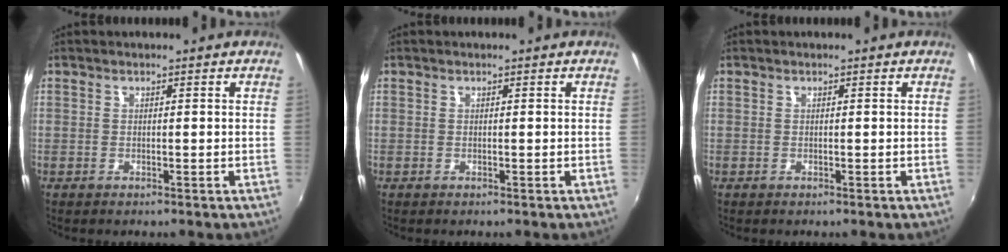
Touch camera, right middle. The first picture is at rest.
{"total": 0.0}
{"total": 0.0}